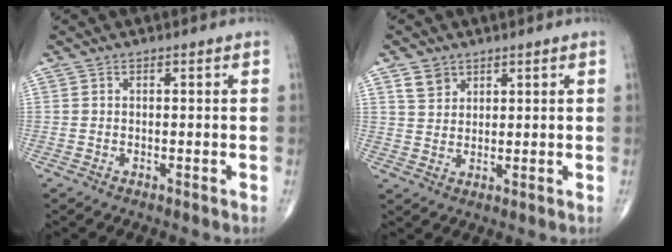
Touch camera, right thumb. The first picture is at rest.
{"total": 3.9, "force": [2.4, 2.7, 1.2], "torque": [-0.010, -0.014, 0.050]}